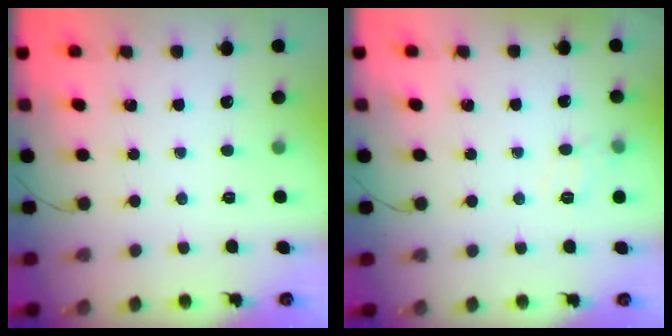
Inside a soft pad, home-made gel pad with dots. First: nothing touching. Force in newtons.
{"total": 7.0, "press": 6.8, "slide": 1.5}